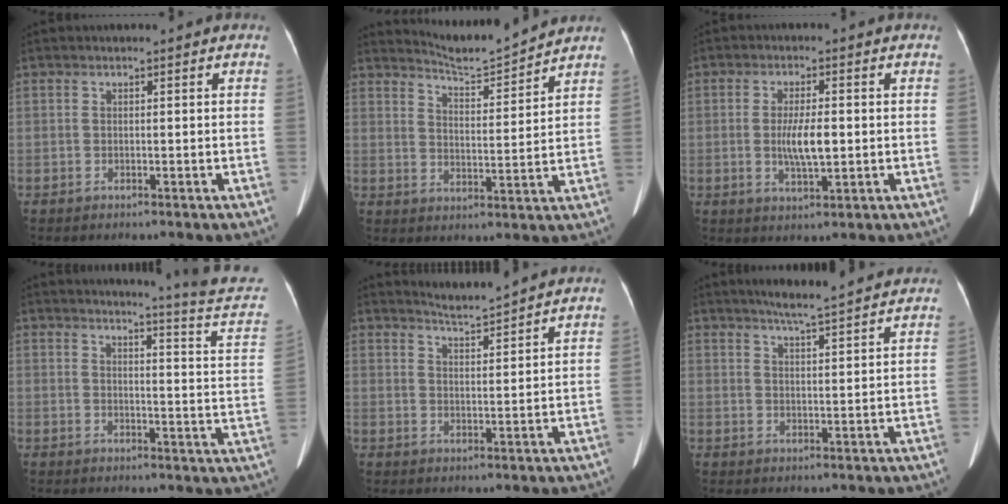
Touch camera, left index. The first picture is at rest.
{"total": 7.9, "force": [7.8, -0.9, 0.5], "torque": [-0.024, -0.012, 0.131]}
{"total": 5.3, "force": [-0.3, 1.1, 5.1], "torque": [-0.100, -0.005, -0.003]}
{"total": 14.3, "force": [13.8, -2.5, 2.5], "torque": [-0.040, -0.115, 0.142]}
{"total": 4.3, "force": [4.2, -1.0, 0.4], "torque": [-0.016, -0.006, 0.074]}
{"total": 8.6, "force": [7.6, 0.0, 4.0], "torque": [-0.066, 0.016, 0.106]}